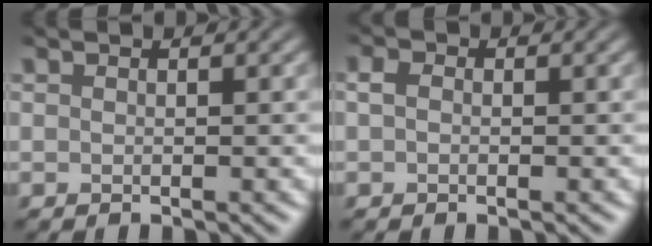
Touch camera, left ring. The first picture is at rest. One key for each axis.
{"total": 1.0, "fx": 0.0, "fy": 0.7, "fz": 0.6, "tx": -0.012, "ty": 0.002, "tz": -0.004}